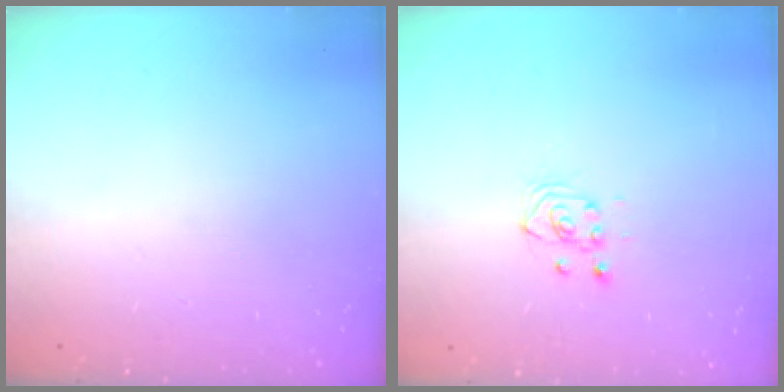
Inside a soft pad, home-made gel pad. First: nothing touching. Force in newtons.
{"total": 3.2, "press": 3.1, "slide": 0.9}